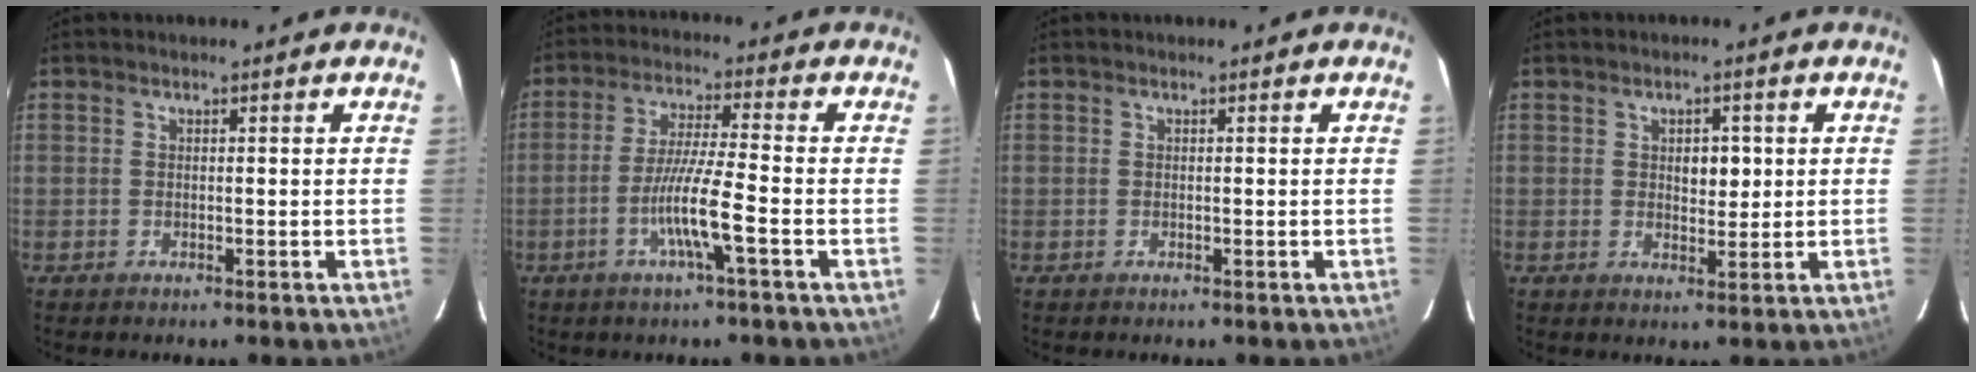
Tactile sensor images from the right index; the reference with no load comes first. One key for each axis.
{"total": 8.0, "fx": -2.9, "fy": -0.5, "fz": 7.5, "tx": -0.143, "ty": -0.005, "tz": -0.057}
{"total": 0.0}
{"total": 3.1, "fx": 0.8, "fy": 1.6, "fz": 2.6, "tx": -0.038, "ty": -0.002, "tz": 0.014}